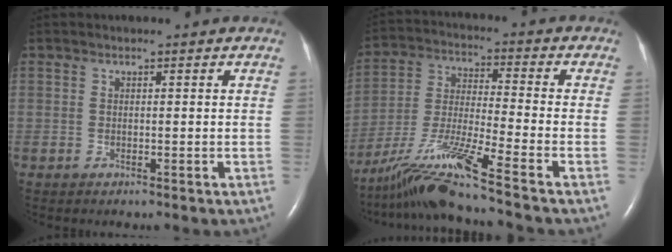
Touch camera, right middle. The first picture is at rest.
{"total": 11.1, "force": [-8.6, -2.2, 6.5], "torque": [-0.133, -0.031, -0.161]}